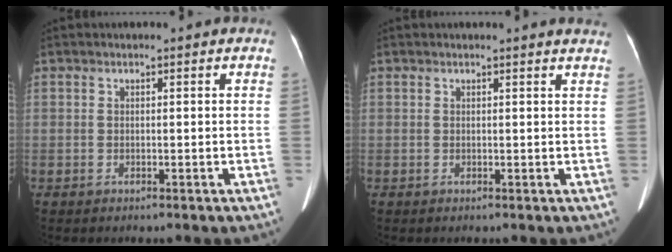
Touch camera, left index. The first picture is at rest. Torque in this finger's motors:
{"motor_torque": [-0.19, -1.08, -0.01, 0.01]}